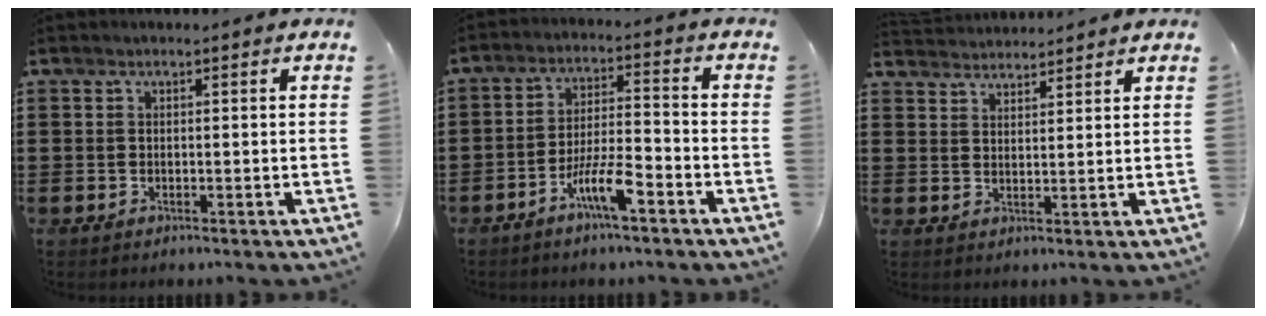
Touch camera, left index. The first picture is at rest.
{"total": 7.4, "force": [-4.5, 1.5, 5.7], "torque": [-0.118, 0.001, -0.086]}
{"total": 2.9, "force": [2.8, -0.1, -0.4], "torque": [-0.002, -0.009, 0.055]}